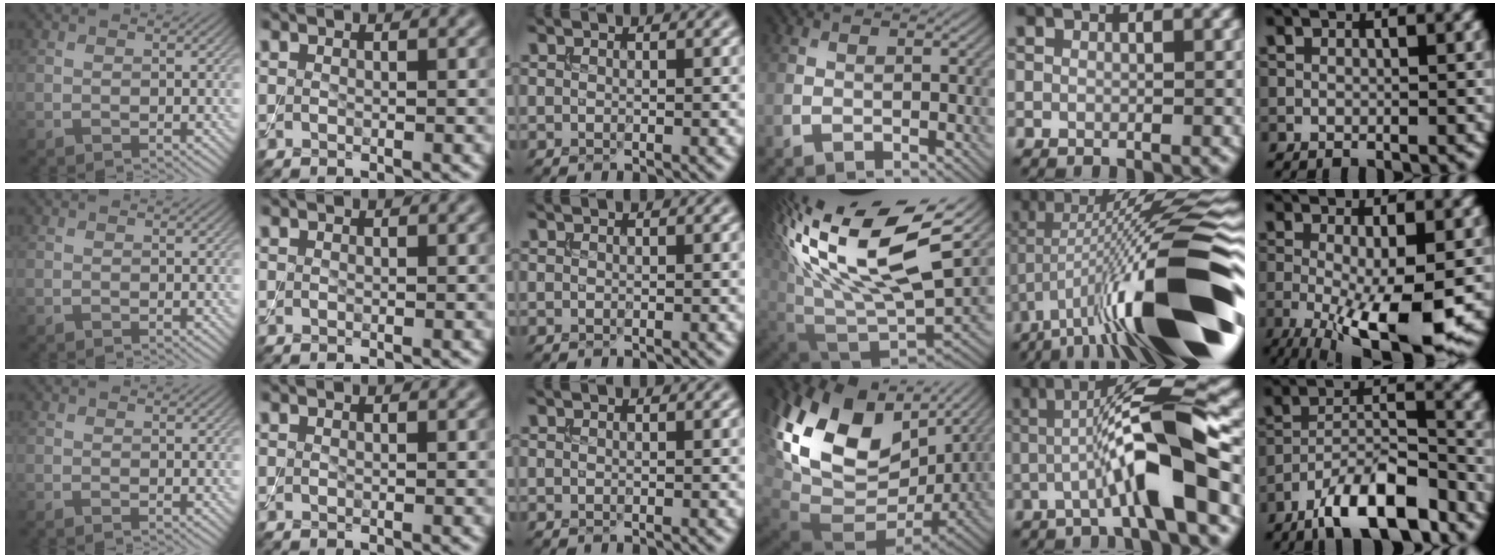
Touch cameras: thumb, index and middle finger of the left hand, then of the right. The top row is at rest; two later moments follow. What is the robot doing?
{"motion": "assemble", "object": "toy tower of hanoi"}